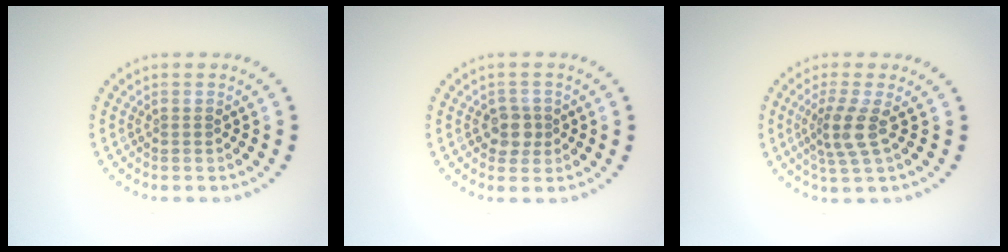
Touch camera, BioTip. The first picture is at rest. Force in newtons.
{"total": 2.0, "press": 1.8, "slide": 0.9}
{"total": 2.8, "press": 2.1, "slide": 1.8}